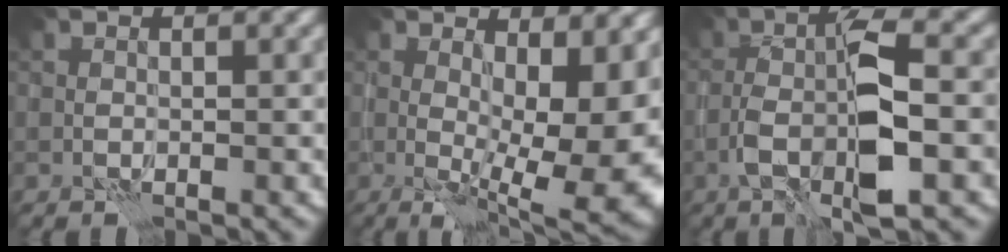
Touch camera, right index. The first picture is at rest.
{"total": 11.9, "force": [0.5, 4.7, 10.9], "torque": [-0.134, -0.011, 0.020]}
{"total": 7.1, "force": [-1.5, 2.1, 6.7], "torque": [-0.126, 0.009, -0.032]}